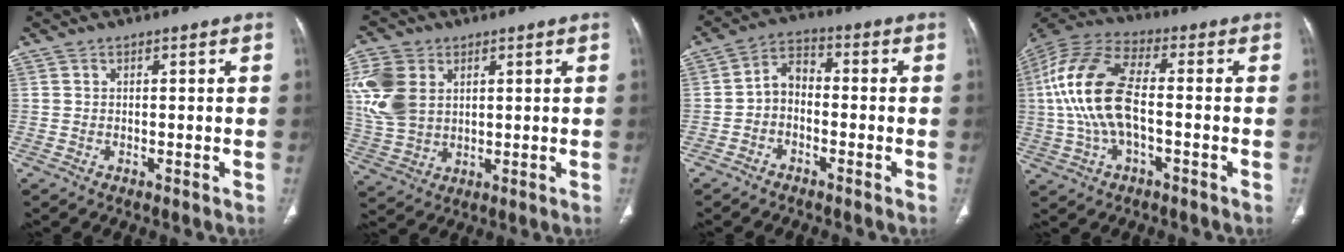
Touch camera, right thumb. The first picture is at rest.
{"total": 11.8, "force": [3.2, 8.5, 7.6], "torque": [-0.158, -0.003, 0.068]}
{"total": 5.4, "force": [-1.5, 3.8, 3.5], "torque": [-0.051, 0.028, -0.043]}
{"total": 15.9, "force": [-0.7, 7.6, 13.9], "torque": [-0.300, 0.031, -0.016]}